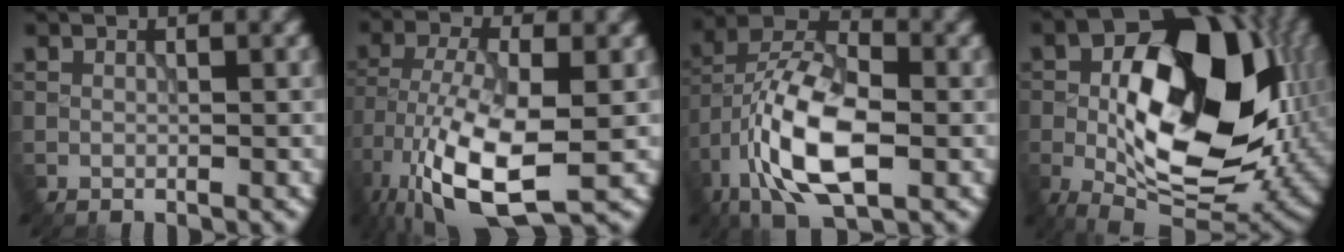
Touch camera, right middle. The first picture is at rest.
{"total": 11.2, "force": [-4.5, 4.0, 9.4], "torque": [-0.190, -0.013, -0.082]}
{"total": 10.7, "force": [-3.7, 4.9, 8.7], "torque": [-0.168, 0.007, -0.077]}
{"total": 16.7, "force": [-1.1, 9.4, 13.7], "torque": [-0.209, -0.003, -0.024]}